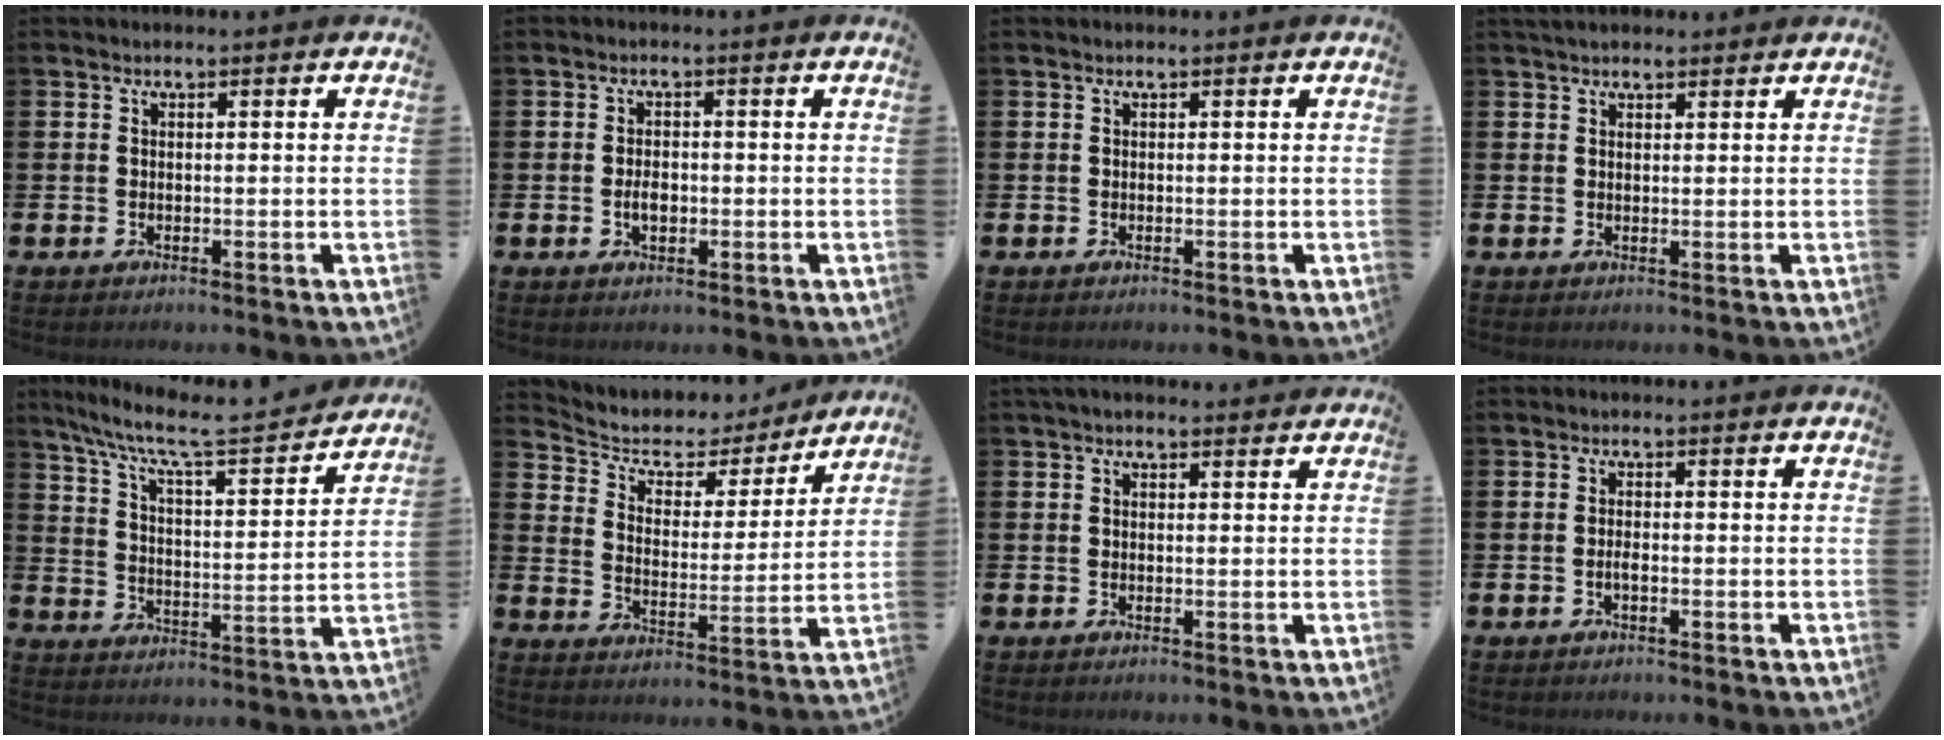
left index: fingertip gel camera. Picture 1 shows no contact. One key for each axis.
{"total": 2.2, "fx": -0.4, "fy": 1.4, "fz": 1.7, "tx": -0.013, "ty": -0.005, "tz": -0.011}
{"total": 0.0}
{"total": 2.0, "fx": 1.8, "fy": 0.7, "fz": 0.5, "tx": 0.000, "ty": -0.001, "tz": 0.030}
{"total": 8.6, "fx": 7.5, "fy": 1.3, "fz": 4.0, "tx": -0.105, "ty": -0.051, "tz": 0.120}
{"total": 5.1, "fx": 4.2, "fy": 2.7, "fz": 0.9, "tx": -0.041, "ty": -0.035, "tz": 0.064}
{"total": 1.4, "fx": 1.2, "fy": 0.4, "fz": 0.5, "tx": 0.000, "ty": -0.002, "tz": 0.019}
{"total": 0.9, "fx": -0.4, "fy": 0.3, "fz": 0.8, "tx": -0.019, "ty": 0.000, "tz": -0.006}